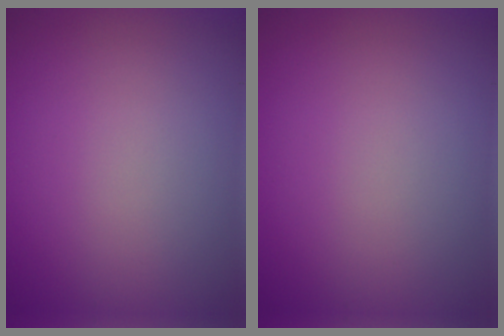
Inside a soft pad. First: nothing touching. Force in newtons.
{"total": 0.0}